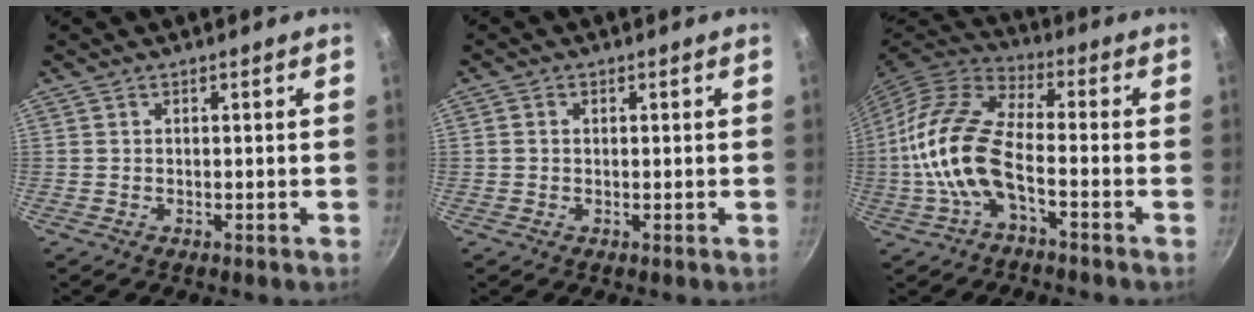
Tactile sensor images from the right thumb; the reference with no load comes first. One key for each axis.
{"total": 1.0, "fx": 0.1, "fy": 0.9, "fz": 0.5, "tx": -0.009, "ty": 0.005, "tz": 0.000}
{"total": 14.3, "fx": -3.8, "fy": 6.2, "fz": 12.3, "tx": -0.248, "ty": 0.037, "tz": -0.088}